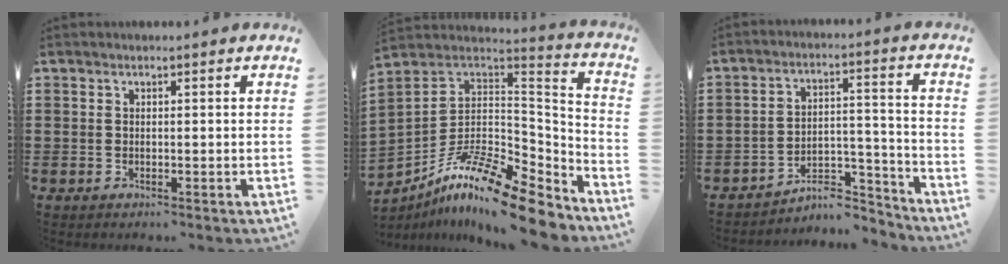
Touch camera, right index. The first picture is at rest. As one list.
[{"total": 14.8, "force": [-10.7, 3.6, 9.7], "torque": [-0.182, 0.024, -0.198]}, {"total": 6.6, "force": [-5.9, 2.1, 2.1], "torque": [-0.029, 0.016, -0.114]}]